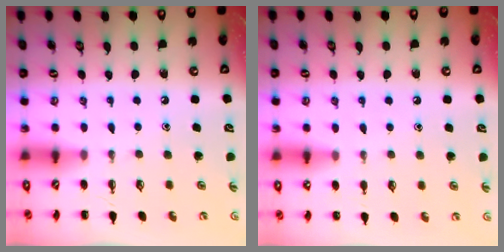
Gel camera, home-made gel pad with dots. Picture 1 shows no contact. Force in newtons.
{"total": 5.5, "press": 5.2, "slide": 1.6}